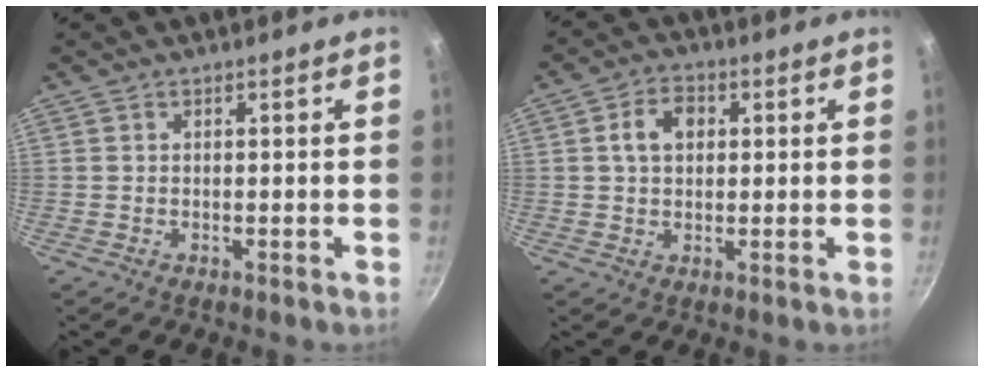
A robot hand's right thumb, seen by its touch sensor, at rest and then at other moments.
{"total": 5.9, "force": [1.2, 4.3, 3.9], "torque": [-0.049, 0.010, 0.014]}